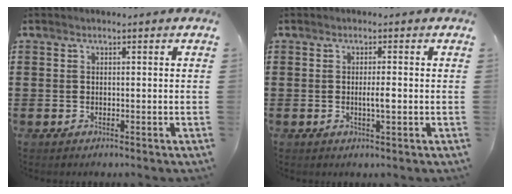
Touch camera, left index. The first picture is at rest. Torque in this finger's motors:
{"motor_torque": [0.57, 0.07, 0.13, 0.07]}